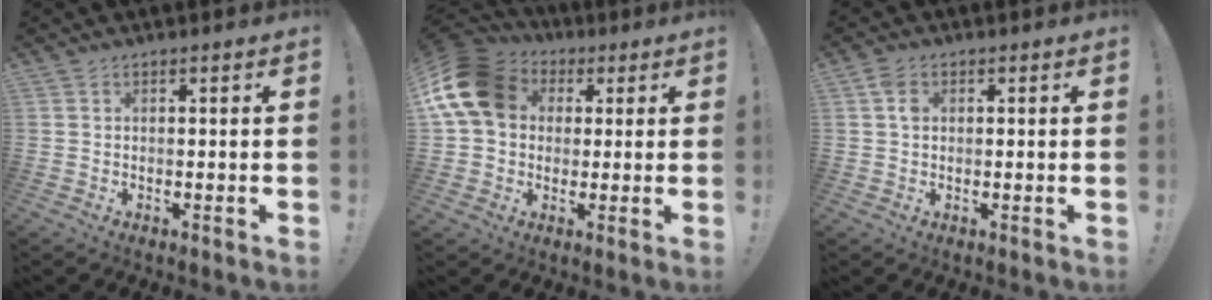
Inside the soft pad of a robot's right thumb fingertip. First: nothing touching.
{"total": 17.3, "force": [4.3, 13.2, 10.2], "torque": [-0.187, -0.003, 0.083]}
{"total": 3.4, "force": [0.8, 2.3, 2.4], "torque": [-0.046, 0.007, 0.015]}